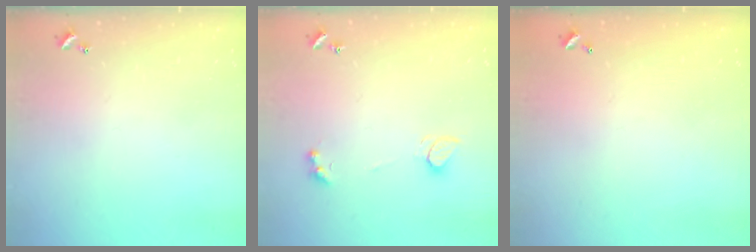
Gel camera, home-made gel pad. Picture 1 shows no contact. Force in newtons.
{"total": 2.4, "press": 2.3, "slide": 0.6}
{"total": 2.9, "press": 2.9, "slide": 0.1}